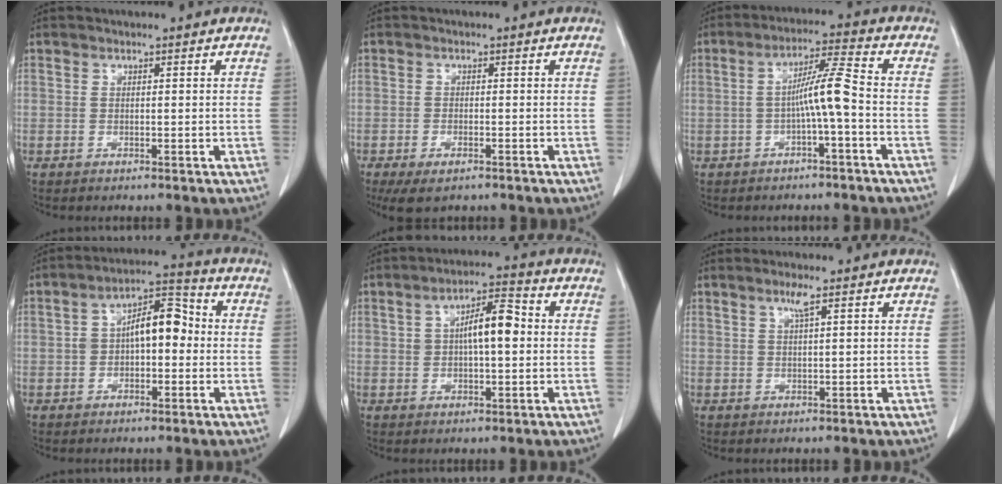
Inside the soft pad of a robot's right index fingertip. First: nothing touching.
{"total": 4.4, "force": [-2.9, 1.7, 2.8], "torque": [-0.051, -0.008, -0.045]}
{"total": 6.4, "force": [-1.3, -0.4, 6.3], "torque": [-0.112, 0.018, -0.022]}
{"total": 8.9, "force": [0.1, 4.1, 7.9], "torque": [-0.138, 0.044, -0.001]}
{"total": 7.6, "force": [0.9, 2.4, 7.2], "torque": [-0.122, 0.022, 0.014]}
{"total": 2.2, "force": [1.3, -0.2, 1.8], "torque": [-0.038, 0.004, 0.025]}